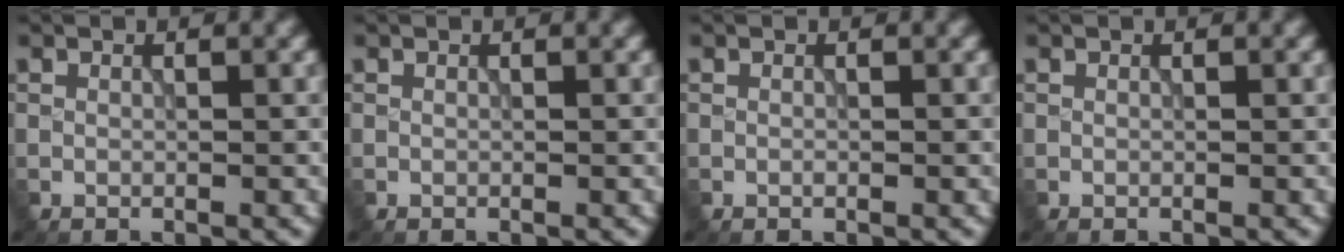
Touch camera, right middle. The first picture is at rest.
{"total": 0.0}
{"total": 0.0}
{"total": 0.0}